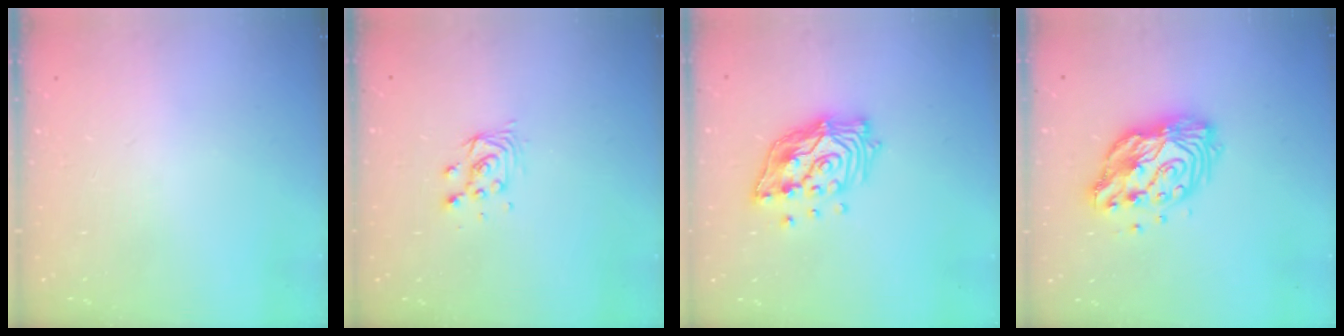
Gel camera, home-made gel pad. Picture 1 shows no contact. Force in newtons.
{"total": 4.2, "press": 4.2, "slide": 0.3}
{"total": 14.9, "press": 14.8, "slide": 1.7}
{"total": 13.4, "press": 13.4, "slide": 1.2}